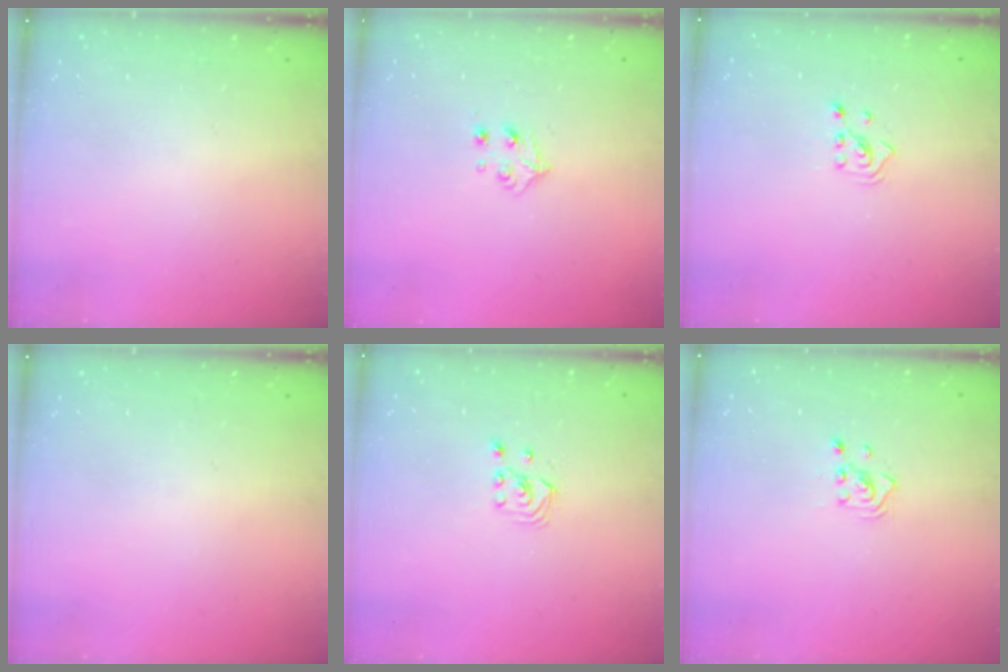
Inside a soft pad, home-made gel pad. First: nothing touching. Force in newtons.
{"total": 4.2, "press": 4.1, "slide": 0.8}
{"total": 2.1, "press": 2.1, "slide": 0.3}
{"total": 0.0}
{"total": 1.9, "press": 1.9, "slide": 0.2}
{"total": 2.8, "press": 2.8, "slide": 0.3}